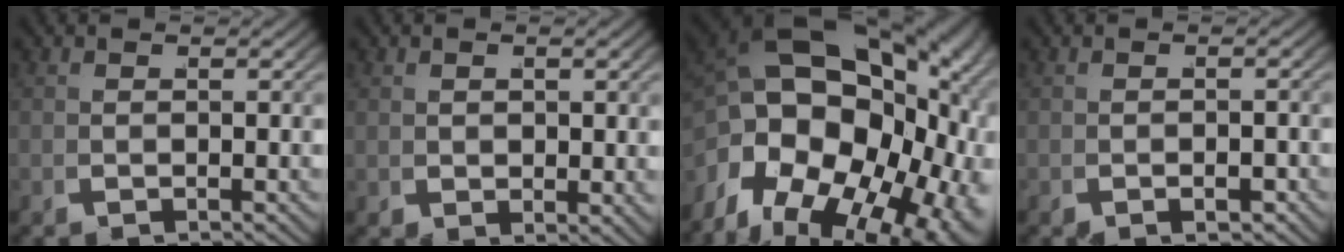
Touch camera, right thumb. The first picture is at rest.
{"total": 2.1, "force": [0.6, 1.3, 1.5], "torque": [-0.029, -0.004, 0.020]}
{"total": 22.4, "force": [-0.2, 15.1, 16.5], "torque": [-0.314, -0.055, 0.025]}
{"total": 1.0, "force": [-0.7, 0.4, 0.5], "torque": [-0.002, 0.003, -0.015]}